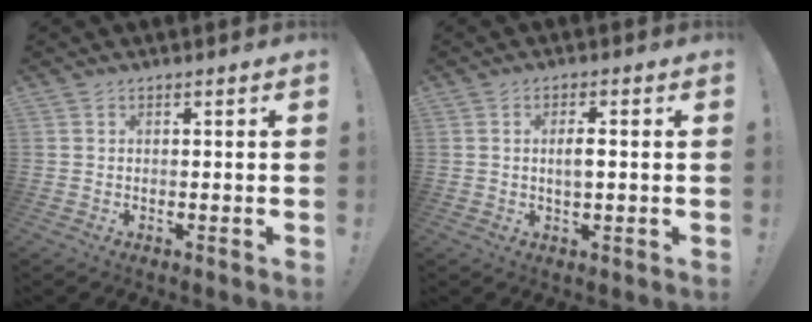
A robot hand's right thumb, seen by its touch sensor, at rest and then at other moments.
{"total": 3.3, "force": [0.0, 1.0, 3.1], "torque": [-0.046, -0.001, -0.003]}